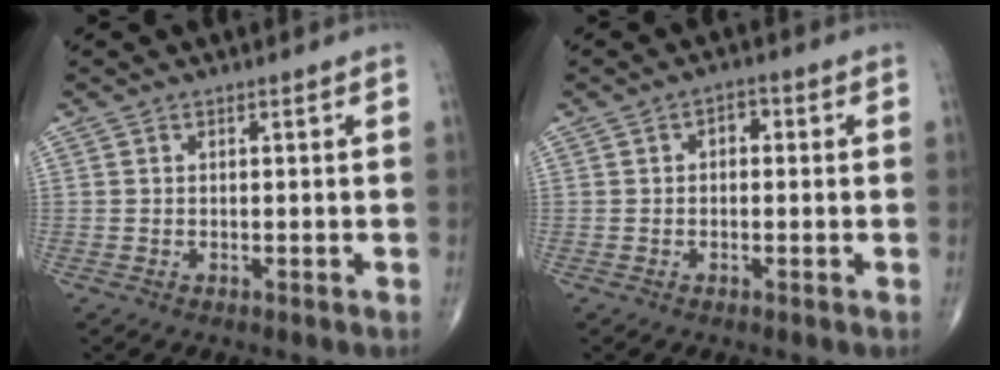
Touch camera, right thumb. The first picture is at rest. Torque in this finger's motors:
{"motor_torque": [-0.07, -0.05, -0.05, -0.11, -0.01]}